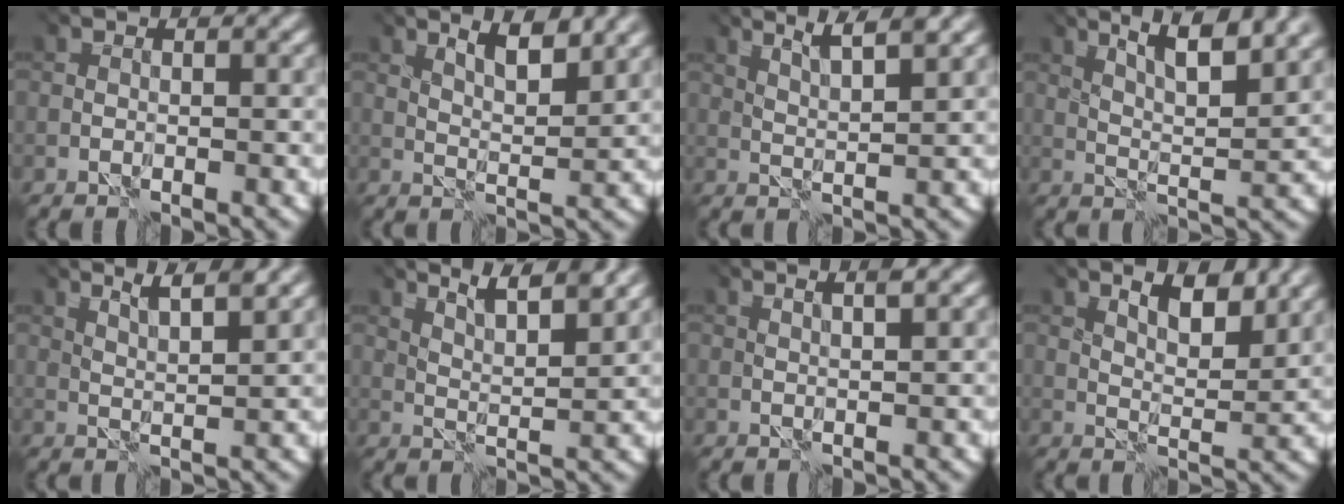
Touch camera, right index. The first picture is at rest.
{"total": 2.8, "force": [2.2, -0.2, 1.7], "torque": [-0.042, -0.005, 0.055]}
{"total": 3.3, "force": [2.7, -0.3, 1.8], "torque": [-0.025, 0.015, 0.047]}
{"total": 6.2, "force": [4.2, 0.5, 4.6], "torque": [-0.065, 0.008, 0.076]}
{"total": 3.1, "force": [2.6, -0.3, 1.7], "torque": [-0.025, 0.012, 0.048]}
{"total": 4.8, "force": [4.1, 0.1, 2.5], "torque": [-0.037, 0.005, 0.067]}
{"total": 1.8, "force": [1.6, -0.2, 0.6], "torque": [0.005, 0.008, 0.019]}
{"total": 3.8, "force": [3.0, 0.4, 2.3], "torque": [-0.053, -0.007, 0.065]}